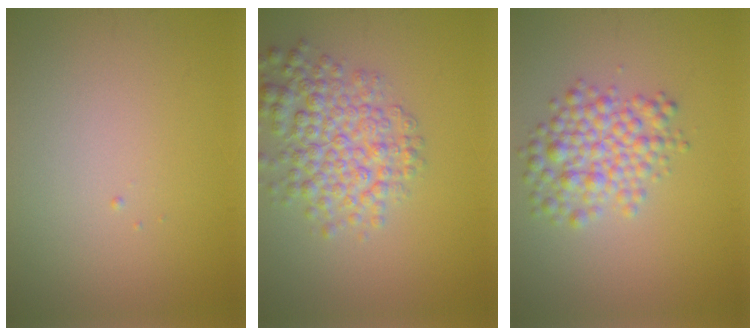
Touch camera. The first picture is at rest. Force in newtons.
{"total": 5.4, "press": 5.4, "slide": 0.2}
{"total": 4.4, "press": 4.3, "slide": 0.2}